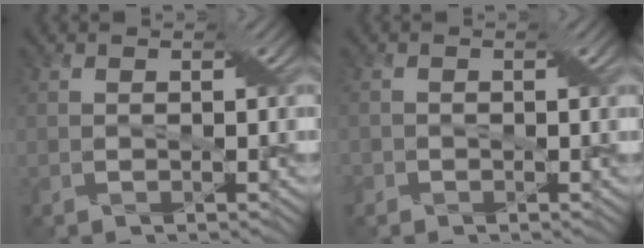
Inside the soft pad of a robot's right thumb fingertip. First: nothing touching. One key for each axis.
{"total": 1.1, "fx": -0.5, "fy": 0.9, "fz": 0.4, "tx": -0.011, "ty": -0.002, "tz": -0.010}